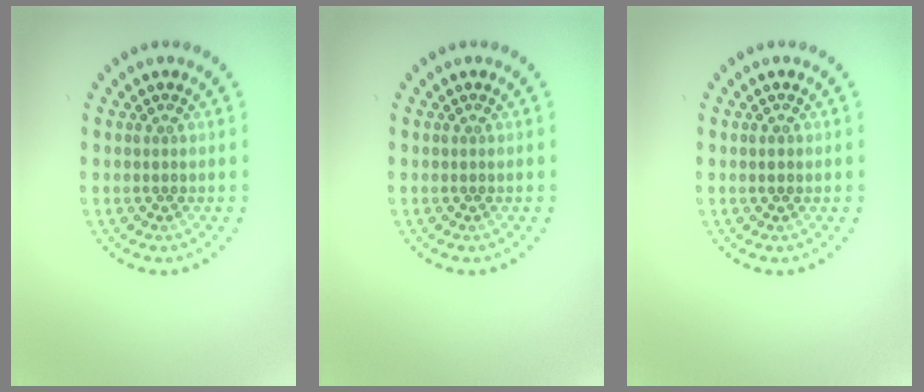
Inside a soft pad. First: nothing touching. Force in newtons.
{"total": 0.0}
{"total": 0.9, "press": 0.9, "slide": 0.1}